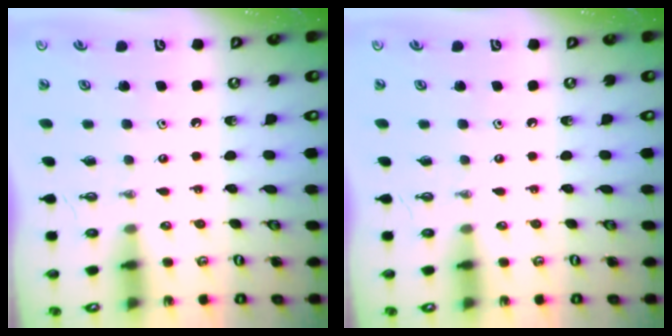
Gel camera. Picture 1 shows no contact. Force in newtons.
{"total": 0.0}